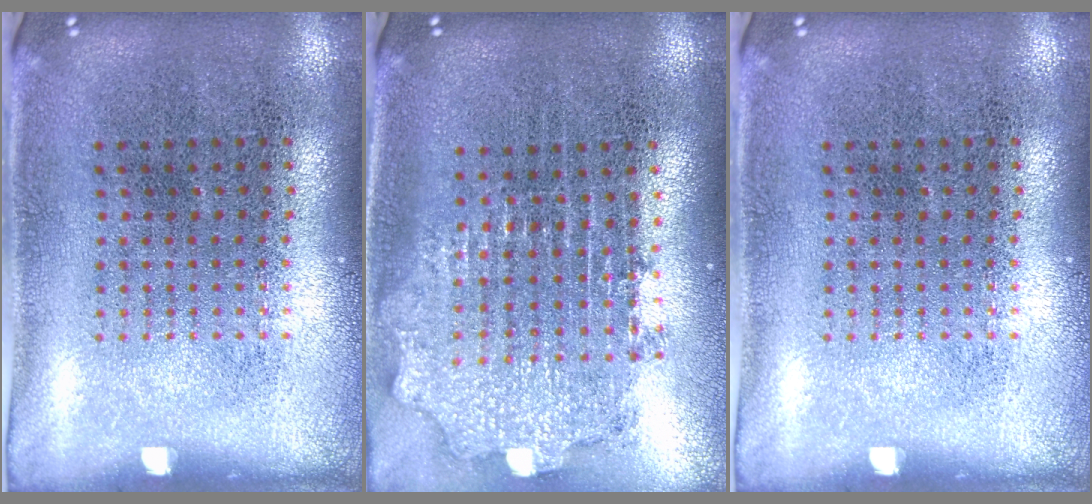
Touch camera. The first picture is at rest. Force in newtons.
{"total": 2.0, "press": 1.5, "slide": 1.3}
{"total": 0.0}